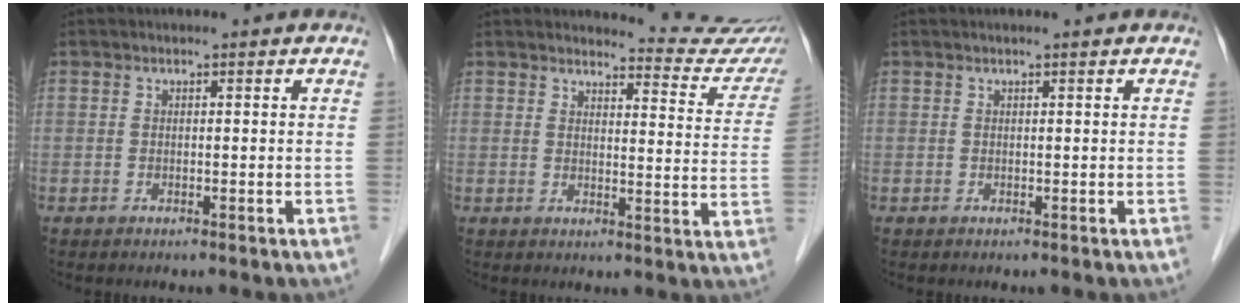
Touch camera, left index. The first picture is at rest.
{"total": 11.8, "force": [11.7, 0.6, 0.8], "torque": [0.010, -0.080, 0.109]}
{"total": 0.6, "force": [0.5, -0.1, 0.4], "torque": [-0.011, 0.003, 0.012]}